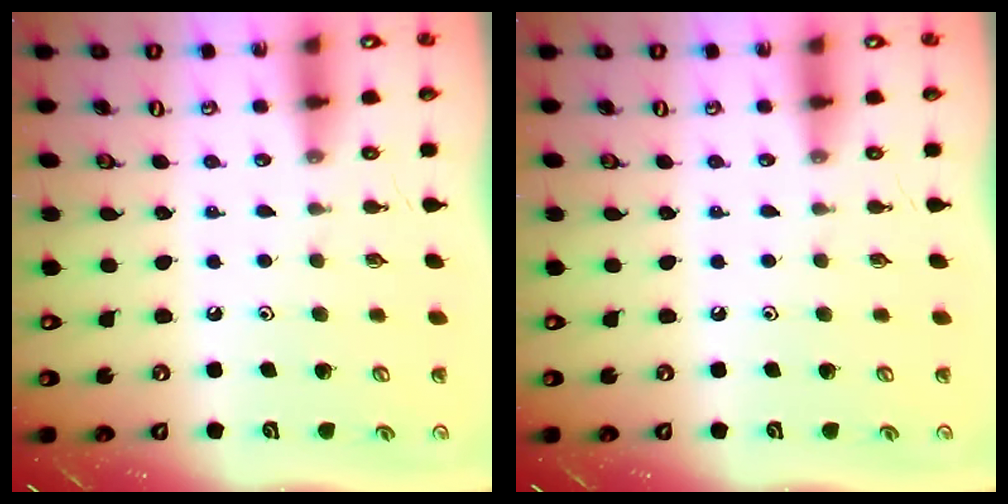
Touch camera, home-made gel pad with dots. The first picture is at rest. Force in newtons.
{"total": 0.0}